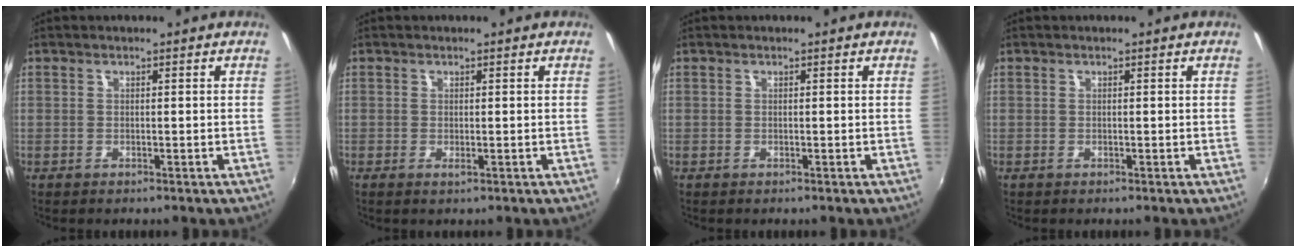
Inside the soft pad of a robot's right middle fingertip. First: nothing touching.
{"total": 0.7, "force": [-0.1, 0.2, 0.6], "torque": [-0.012, -0.002, -0.003]}
{"total": 0.0}
{"total": 0.0}